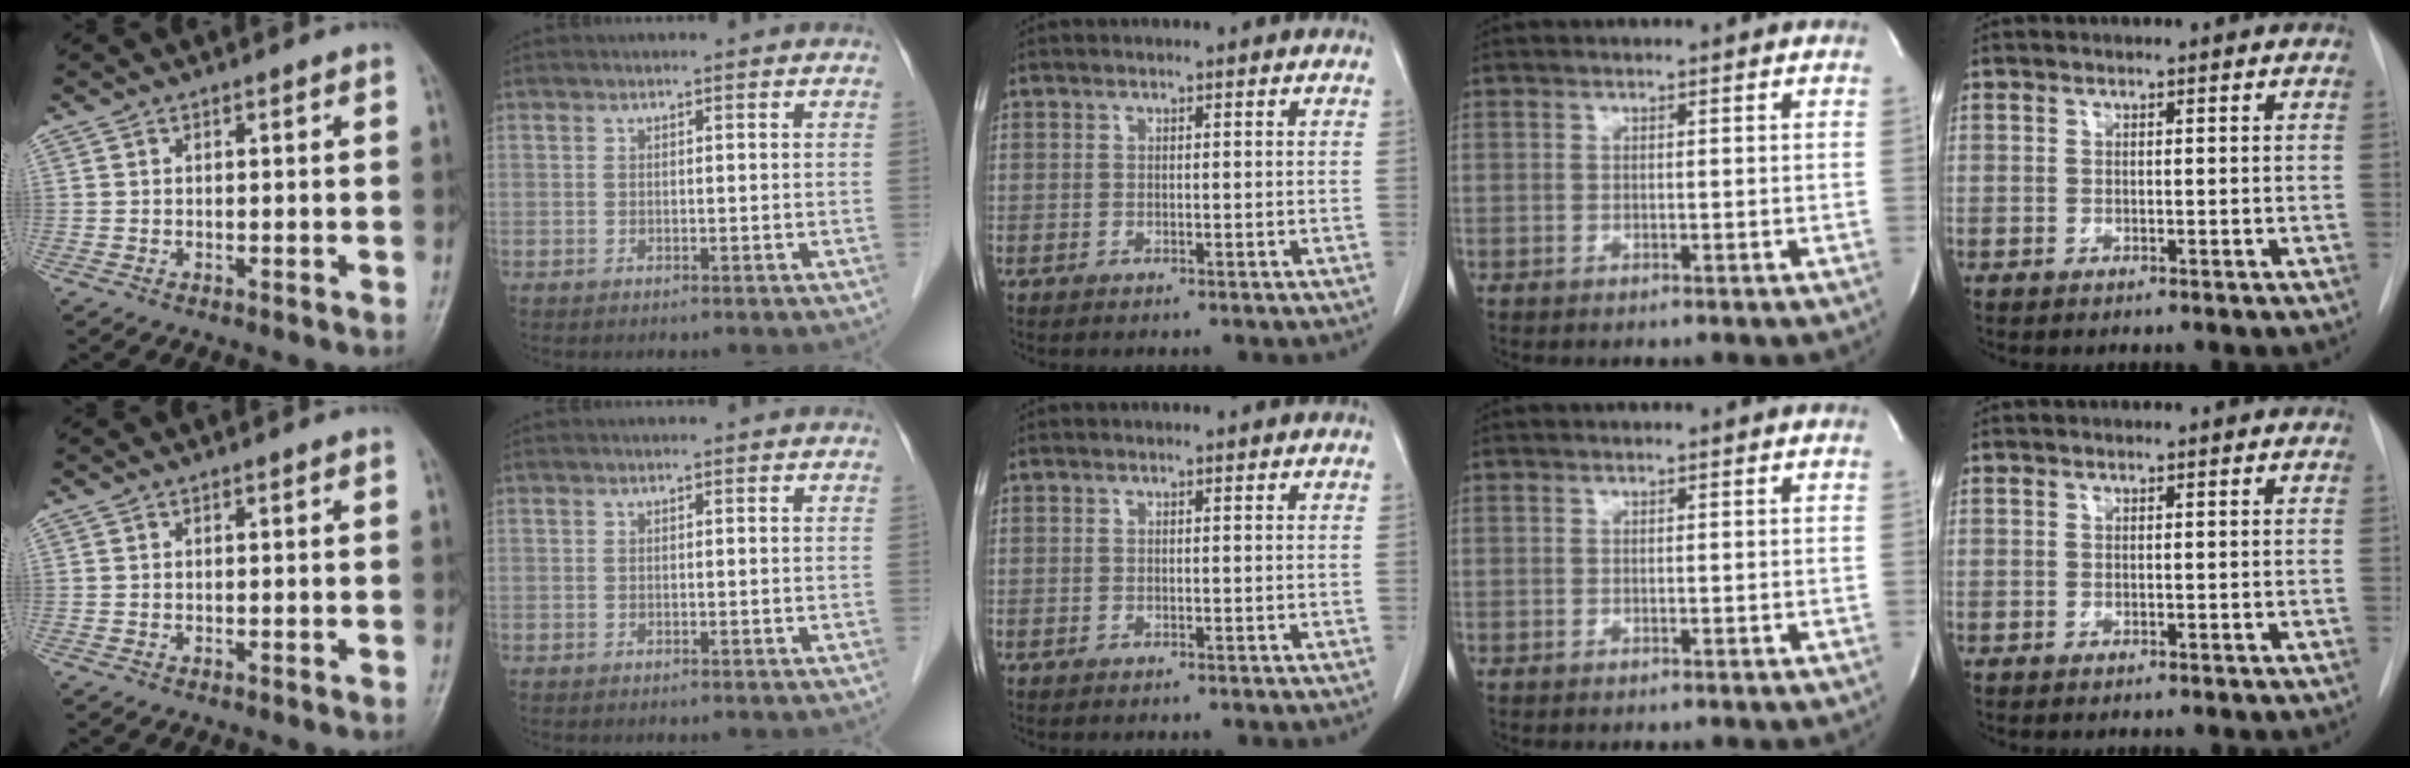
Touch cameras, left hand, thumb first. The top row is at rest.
{}